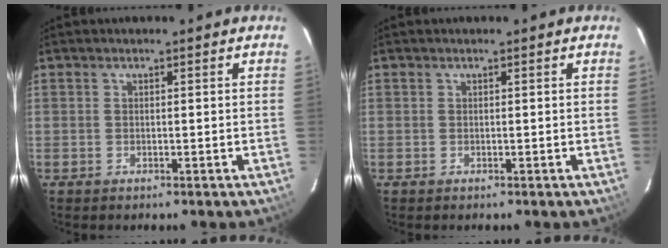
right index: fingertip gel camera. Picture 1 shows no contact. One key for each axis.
{"total": 0.0}